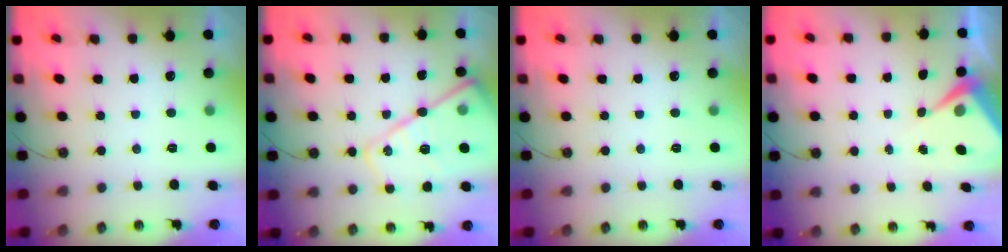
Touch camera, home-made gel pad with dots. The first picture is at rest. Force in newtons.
{"total": 18.3, "press": 18.3, "slide": 1.4}
{"total": 0.0}
{"total": 6.2, "press": 6.2, "slide": 0.7}